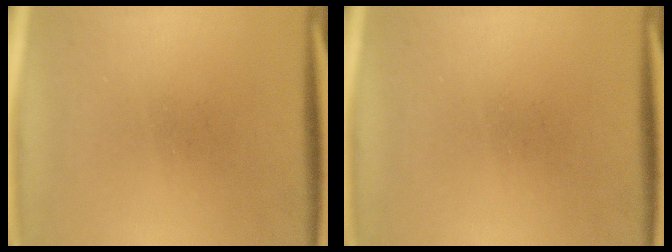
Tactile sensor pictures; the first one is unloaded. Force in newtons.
{"total": 0.0}